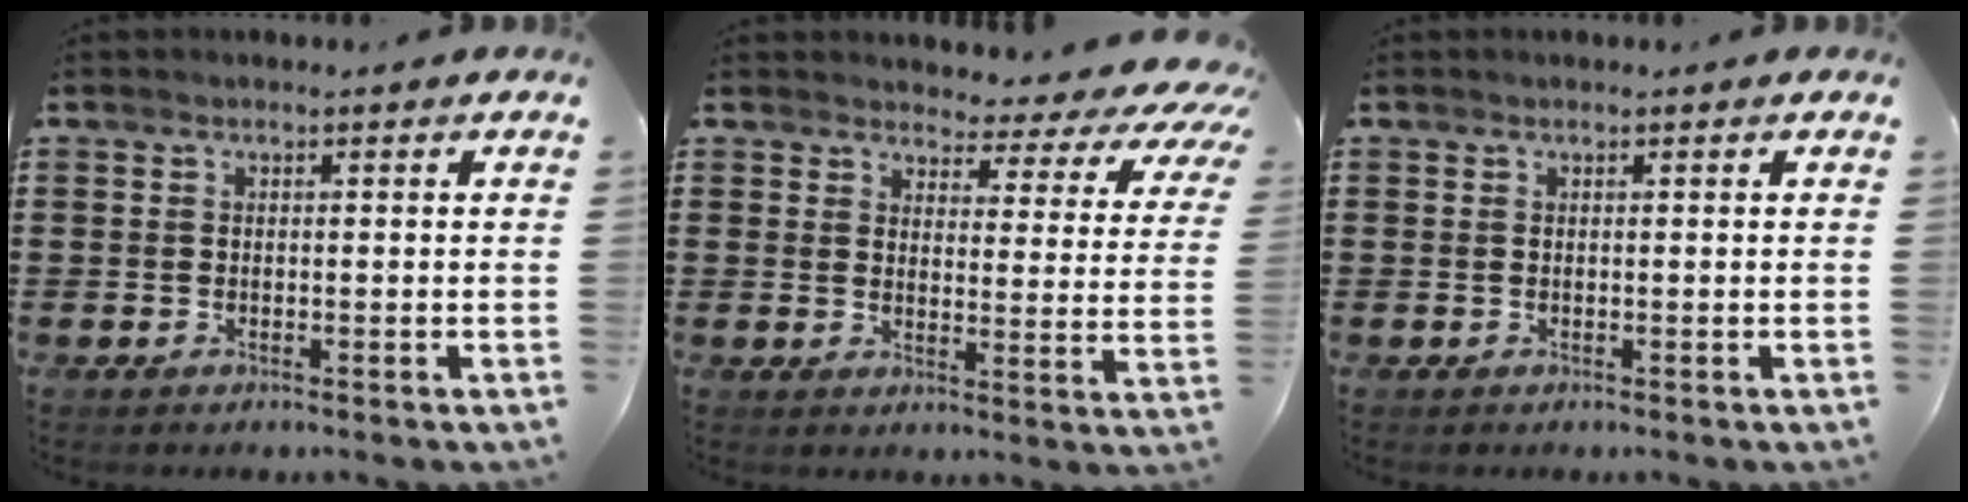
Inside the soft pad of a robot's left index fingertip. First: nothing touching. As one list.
[{"total": 3.6, "force": [3.2, 1.1, 1.2], "torque": [-0.029, -0.031, 0.048]}, {"total": 0.0}]